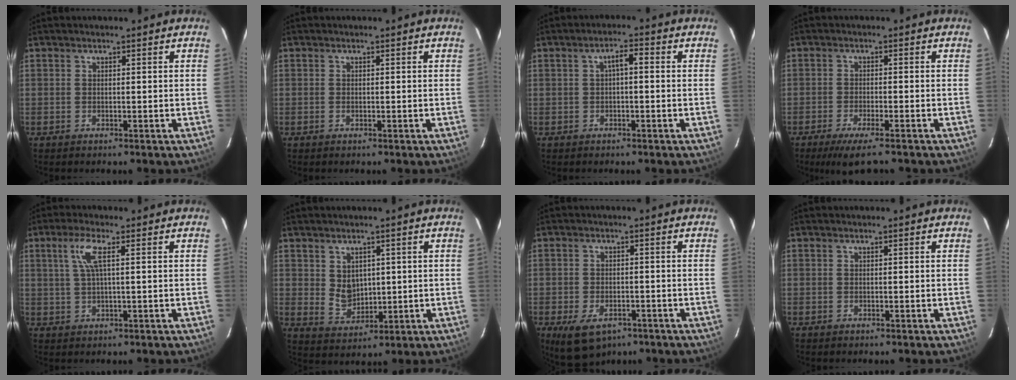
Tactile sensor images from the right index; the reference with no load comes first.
{"total": 0.0}
{"total": 2.6, "force": [0.0, 0.9, 2.5], "torque": [-0.046, 0.012, 0.002]}
{"total": 6.0, "force": [-4.6, 0.7, 3.8], "torque": [-0.085, -0.019, -0.080]}
{"total": 4.6, "force": [1.4, 0.4, 4.4], "torque": [-0.091, 0.004, 0.031]}
{"total": 5.2, "force": [1.4, 4.2, 2.6], "torque": [-0.044, -0.001, 0.039]}
{"total": 8.6, "force": [-5.1, 4.8, 5.1], "torque": [-0.104, -0.022, -0.077]}
{"total": 0.0}